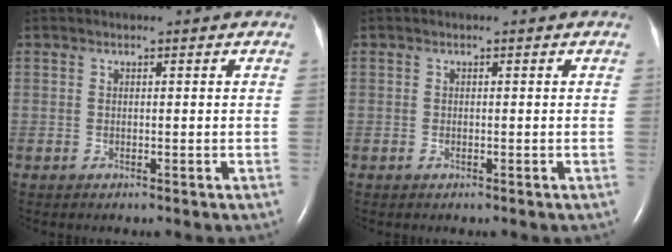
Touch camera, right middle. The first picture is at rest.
{"total": 0.0}